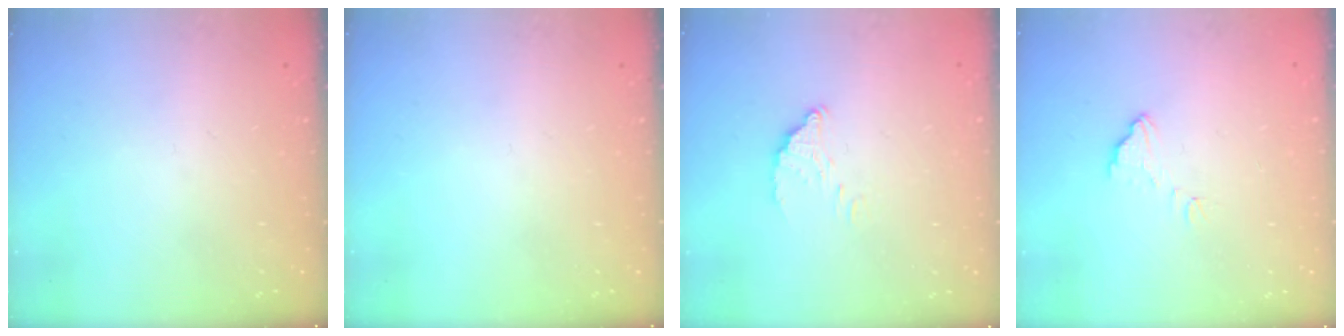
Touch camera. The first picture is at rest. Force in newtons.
{"total": 0.0}
{"total": 3.4, "press": 3.4, "slide": 0.2}
{"total": 5.1, "press": 5.1, "slide": 0.4}